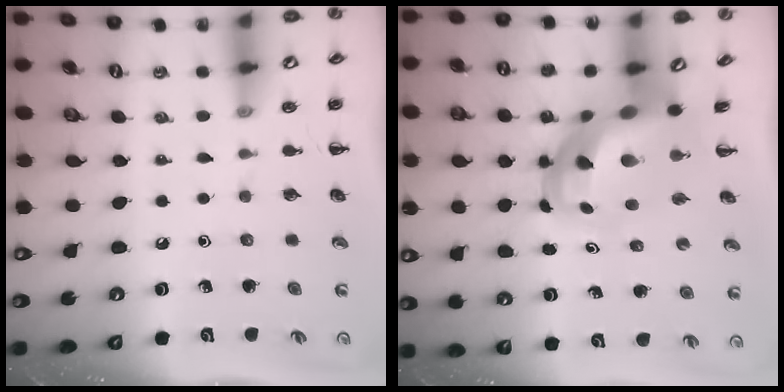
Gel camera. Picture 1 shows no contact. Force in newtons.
{"total": 8.8, "press": 8.5, "slide": 2.3}